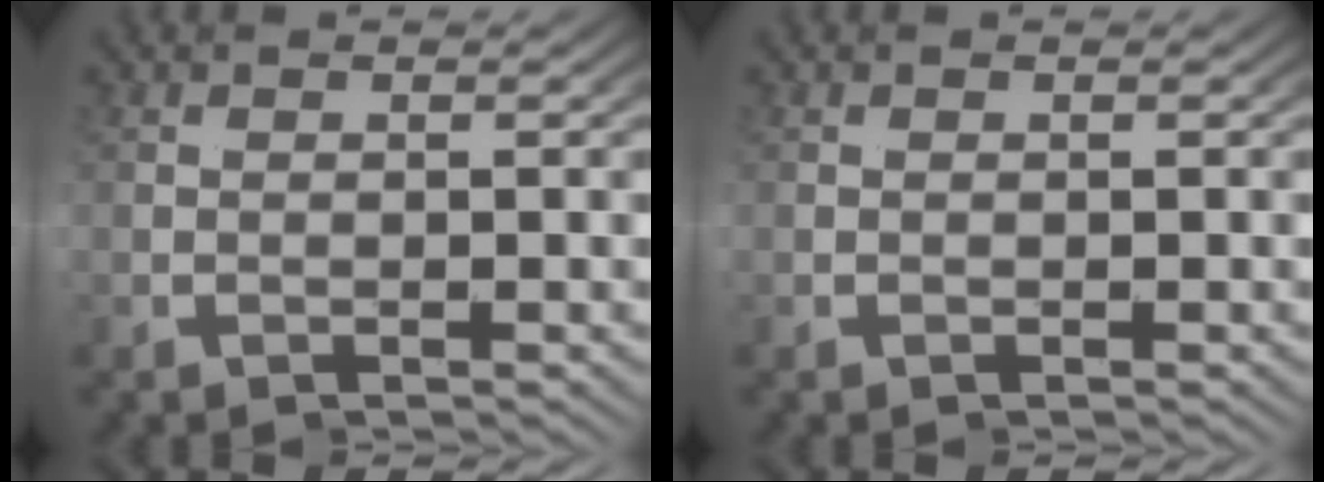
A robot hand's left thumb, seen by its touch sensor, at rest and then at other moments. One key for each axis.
{"total": 0.0}